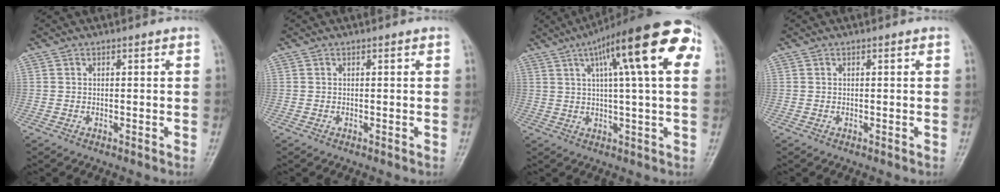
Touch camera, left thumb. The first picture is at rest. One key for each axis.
{"total": 0.0}
{"total": 20.7, "fx": 7.5, "fy": 4.5, "fz": 18.7, "tx": -0.269, "ty": 0.022, "tz": 0.101}
{"total": 0.0}